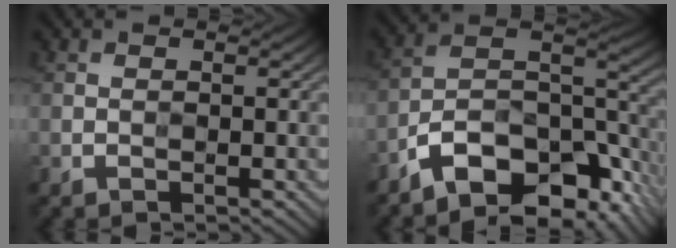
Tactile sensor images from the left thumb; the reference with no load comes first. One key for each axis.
{"total": 14.1, "fx": -9.2, "fy": 5.5, "fz": 9.2, "tx": -0.155, "ty": -0.001, "tz": -0.163}